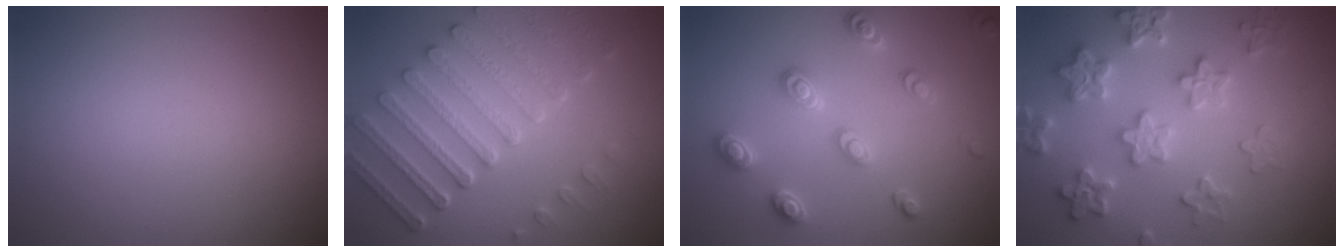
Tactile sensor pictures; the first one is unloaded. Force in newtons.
{"total": 7.5, "press": 5.6, "slide": 4.9}
{"total": 3.0, "press": 2.9, "slide": 0.6}
{"total": 5.9, "press": 5.8, "slide": 1.2}